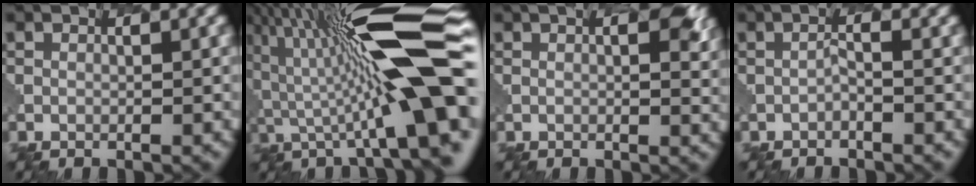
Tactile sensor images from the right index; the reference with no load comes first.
{"total": 11.4, "force": [1.3, 1.3, 11.3], "torque": [-0.202, 0.032, -0.011]}
{"total": 1.6, "force": [1.6, -0.2, -0.1], "torque": [-0.001, 0.019, 0.000]}
{"total": 1.3, "force": [-0.7, -0.4, -1.0], "torque": [-0.021, 0.004, -0.033]}